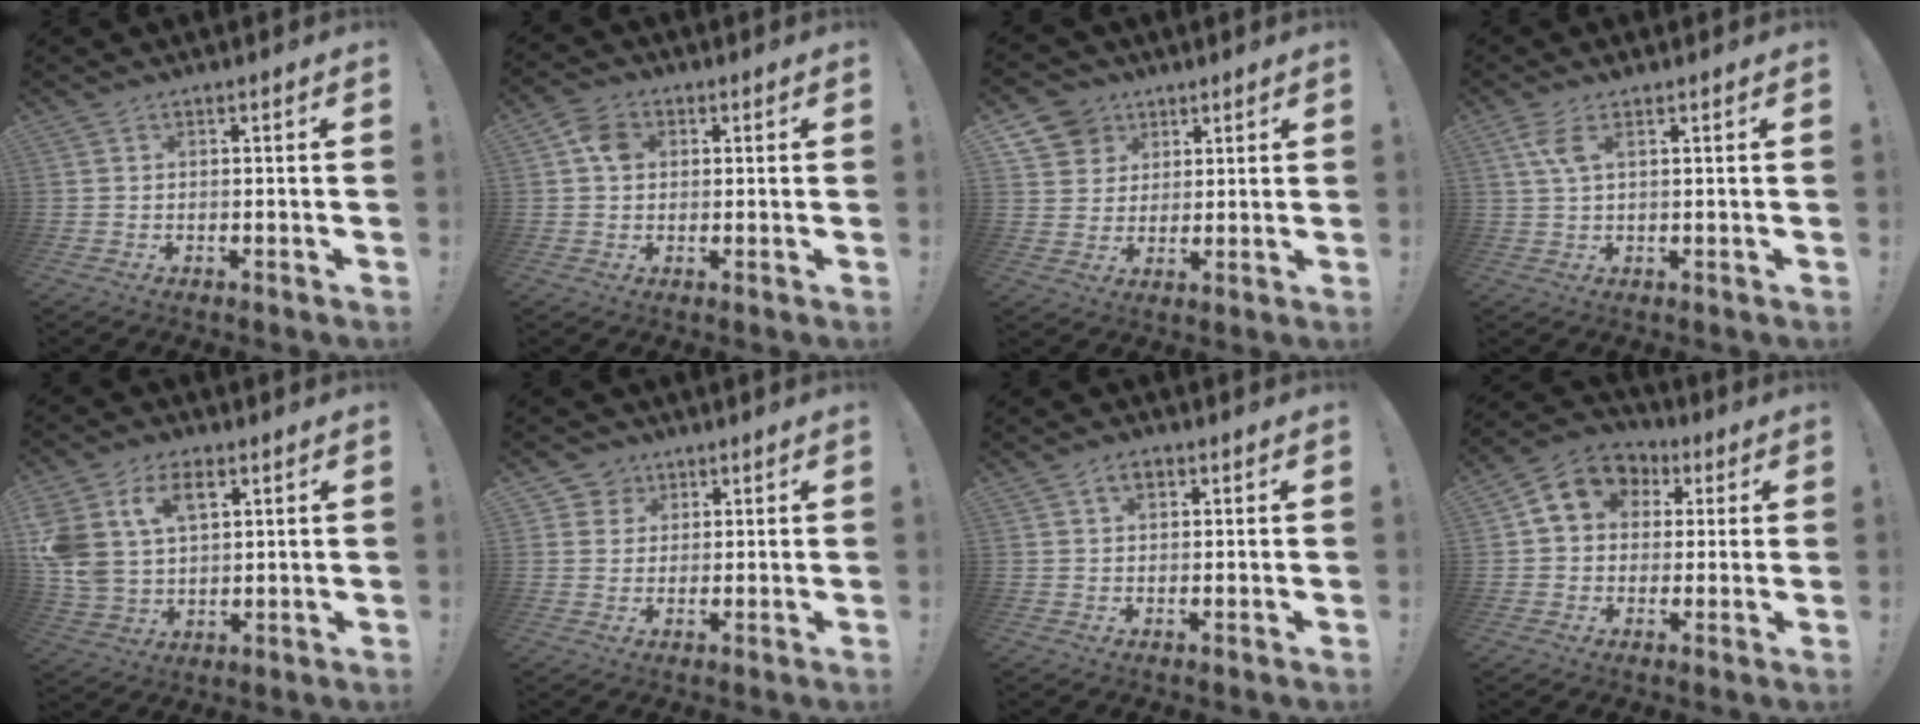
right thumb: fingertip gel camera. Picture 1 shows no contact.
{"total": 5.7, "force": [1.1, 4.4, 3.4], "torque": [-0.053, 0.012, 0.022]}
{"total": 8.9, "force": [4.5, 7.4, 1.7], "torque": [-0.025, -0.031, 0.091]}
{"total": 4.6, "force": [1.8, 1.4, 3.9], "torque": [-0.073, -0.002, 0.032]}
{"total": 14.4, "force": [6.4, 9.8, 8.5], "torque": [-0.166, -0.027, 0.122]}
{"total": 4.7, "force": [2.3, 4.1, 0.4], "torque": [-0.002, -0.014, 0.042]}
{"total": 3.4, "force": [1.4, 2.1, 2.2], "torque": [-0.031, 0.002, 0.024]}
{"total": 10.4, "force": [2.7, 8.7, 5.0], "torque": [-0.072, 0.003, 0.057]}